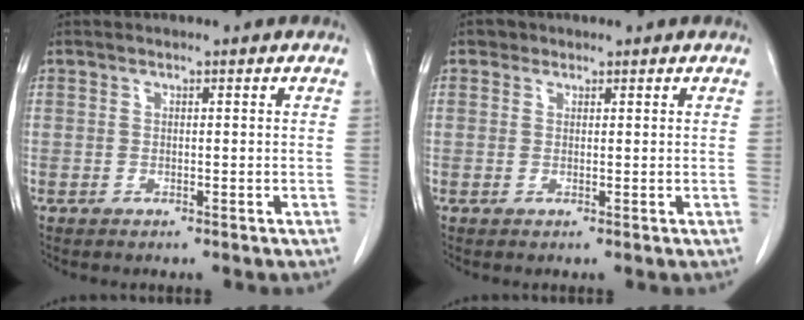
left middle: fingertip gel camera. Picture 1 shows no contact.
{"total": 1.0, "force": [0.7, 0.8, 0.0], "torque": [0.004, 0.001, 0.006]}